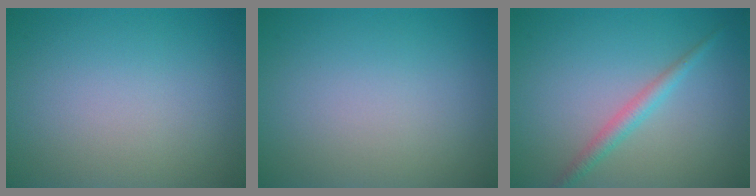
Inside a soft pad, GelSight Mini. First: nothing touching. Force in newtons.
{"total": 0.0}
{"total": 1.9, "press": 1.9, "slide": 0.1}